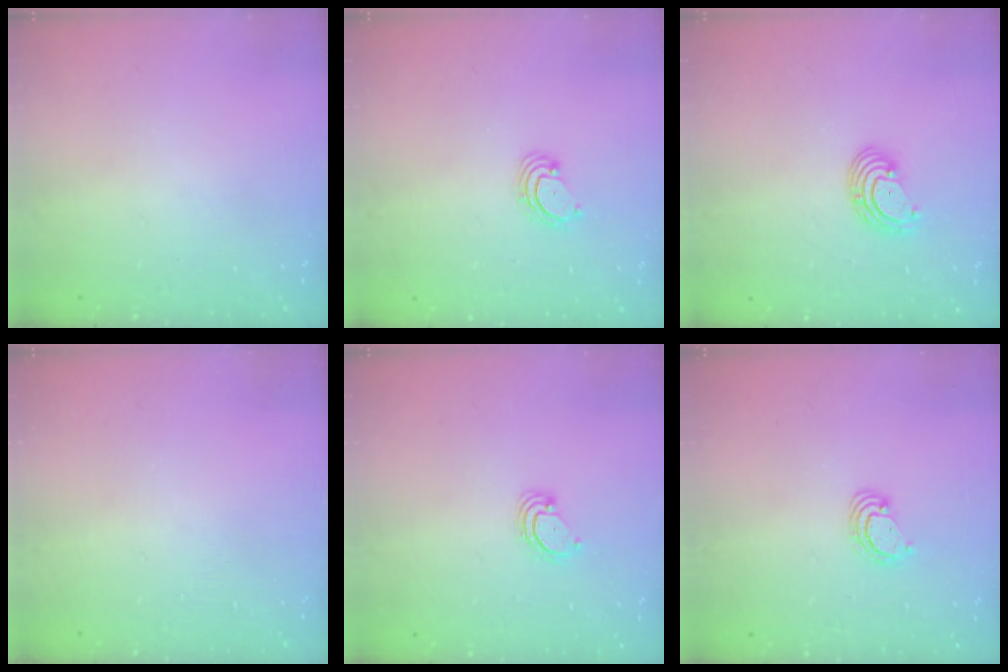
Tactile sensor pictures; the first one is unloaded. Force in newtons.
{"total": 2.7, "press": 2.7, "slide": 0.3}
{"total": 3.2, "press": 3.2, "slide": 0.2}
{"total": 0.0}
{"total": 2.9, "press": 2.9, "slide": 0.3}
{"total": 2.5, "press": 2.5, "slide": 0.3}